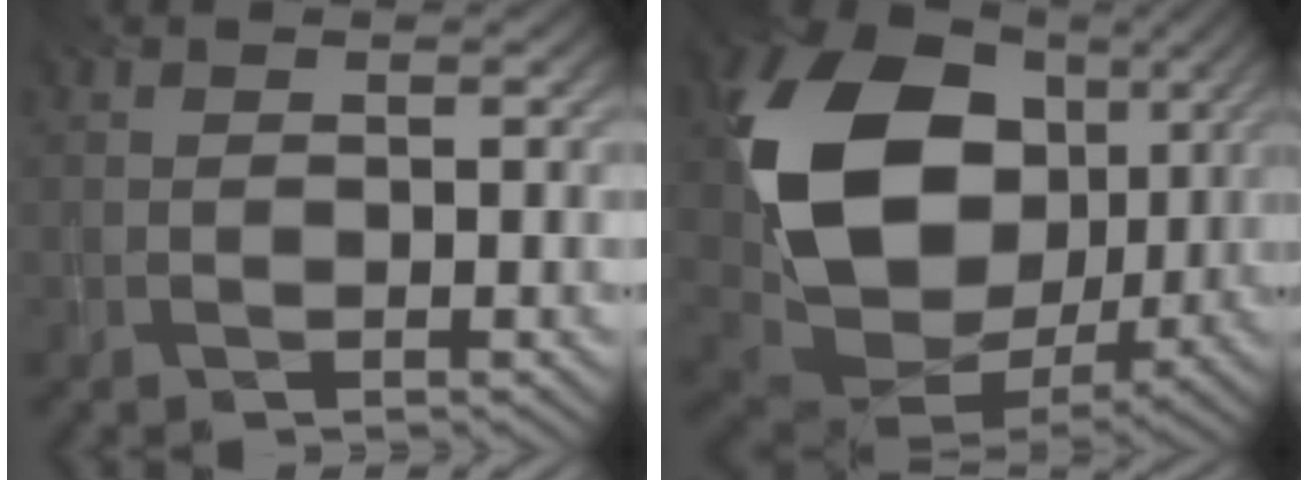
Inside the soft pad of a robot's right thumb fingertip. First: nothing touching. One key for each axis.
{"total": 17.3, "fx": 2.8, "fy": 13.0, "fz": 11.0, "tx": -0.239, "ty": -0.021, "tz": 0.063}